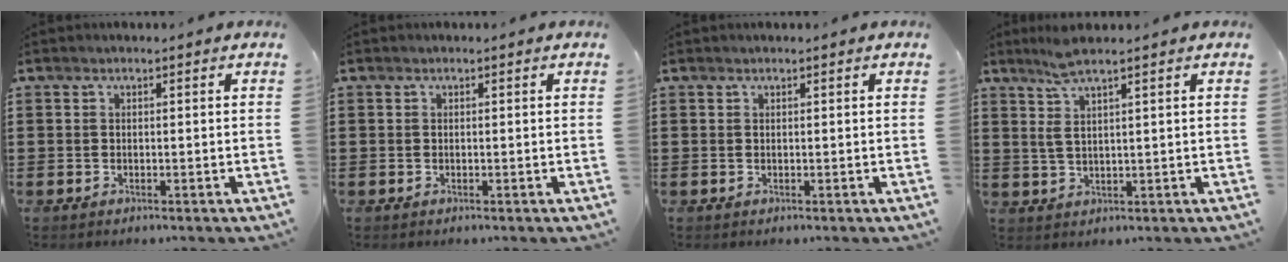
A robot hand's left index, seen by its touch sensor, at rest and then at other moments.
{"total": 0.0}
{"total": 0.0}
{"total": 4.3, "force": [2.6, 0.2, 3.4], "torque": [-0.082, 0.000, 0.044]}